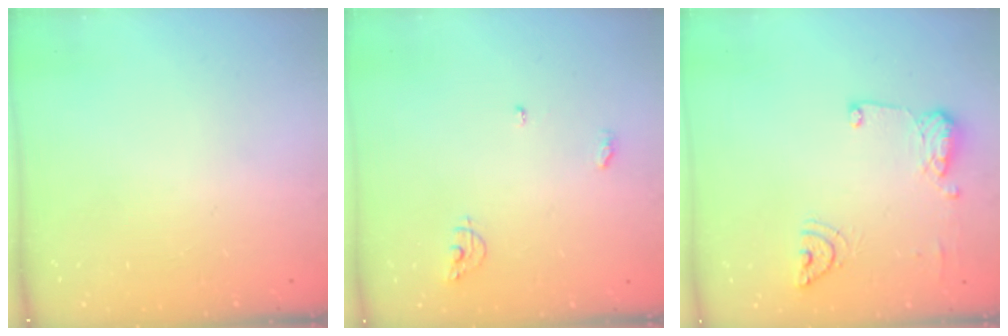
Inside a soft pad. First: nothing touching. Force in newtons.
{"total": 6.3, "press": 6.3, "slide": 0.2}
{"total": 11.2, "press": 11.1, "slide": 1.5}